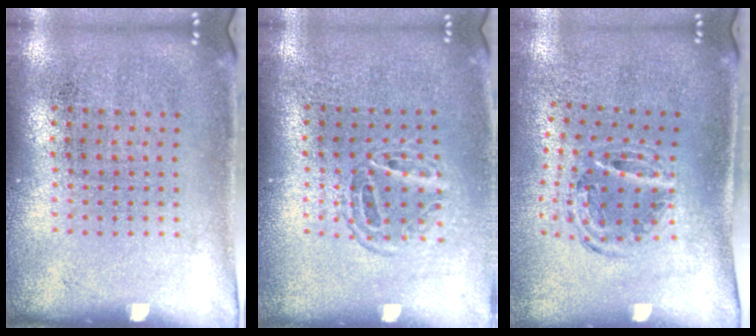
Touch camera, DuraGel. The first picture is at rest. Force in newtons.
{"total": 1.4, "press": 1.1, "slide": 0.8}
{"total": 0.9, "press": 0.9, "slide": 0.2}